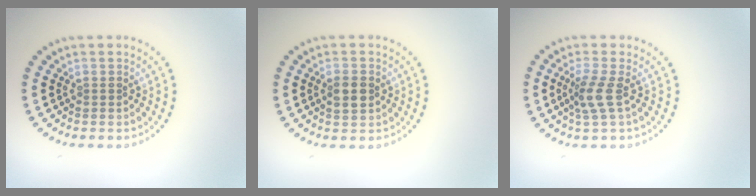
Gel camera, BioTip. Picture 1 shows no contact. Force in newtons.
{"total": 2.2, "press": 2.2, "slide": 0.1}
{"total": 2.4, "press": 1.8, "slide": 1.6}